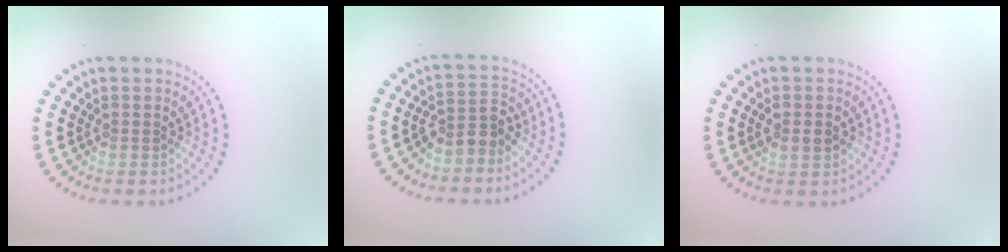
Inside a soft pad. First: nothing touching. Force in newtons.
{"total": 2.7, "press": 2.4, "slide": 1.2}
{"total": 1.3, "press": 1.3, "slide": 0.1}